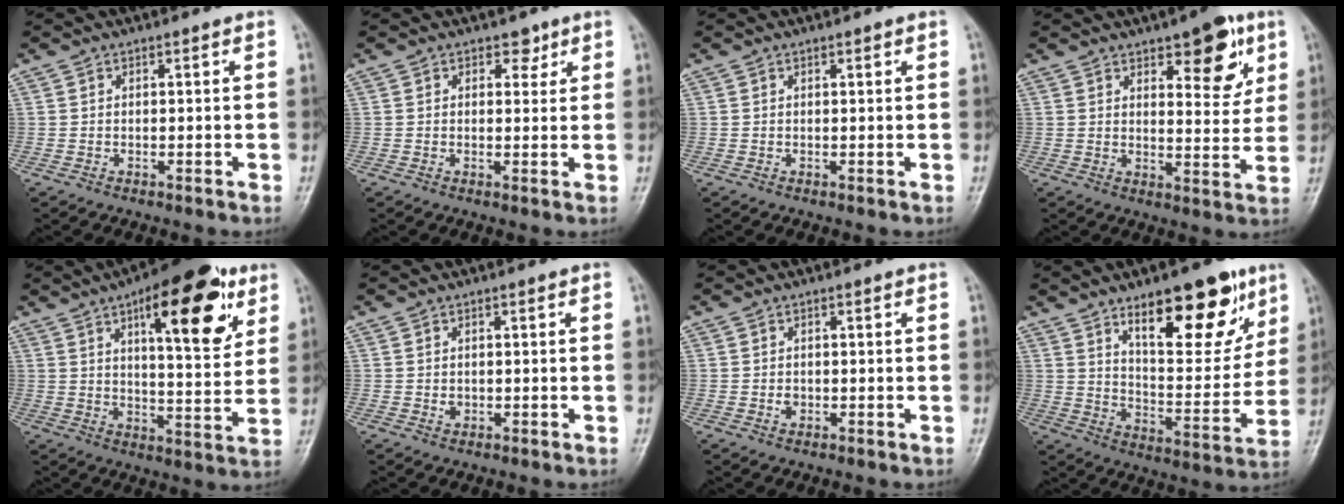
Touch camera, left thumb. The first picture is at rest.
{"total": 2.7, "force": [1.6, 1.8, 1.2], "torque": [0.005, -0.007, 0.019]}
{"total": 0.8, "force": [0.4, 0.3, 0.6], "torque": [-0.007, 0.000, 0.005]}
{"total": 10.7, "force": [5.6, 4.5, 7.9], "torque": [-0.075, -0.029, 0.075]}
{"total": 19.3, "force": [9.1, 6.9, 15.6], "torque": [-0.184, -0.027, 0.129]}
{"total": 1.2, "force": [0.0, 1.0, 0.6], "torque": [-0.006, 0.001, 0.002]}
{"total": 1.3, "force": [-0.2, 1.1, 0.7], "torque": [-0.005, 0.002, -0.003]}
{"total": 19.2, "force": [11.2, 7.7, 13.5], "torque": [-0.140, -0.063, 0.176]}